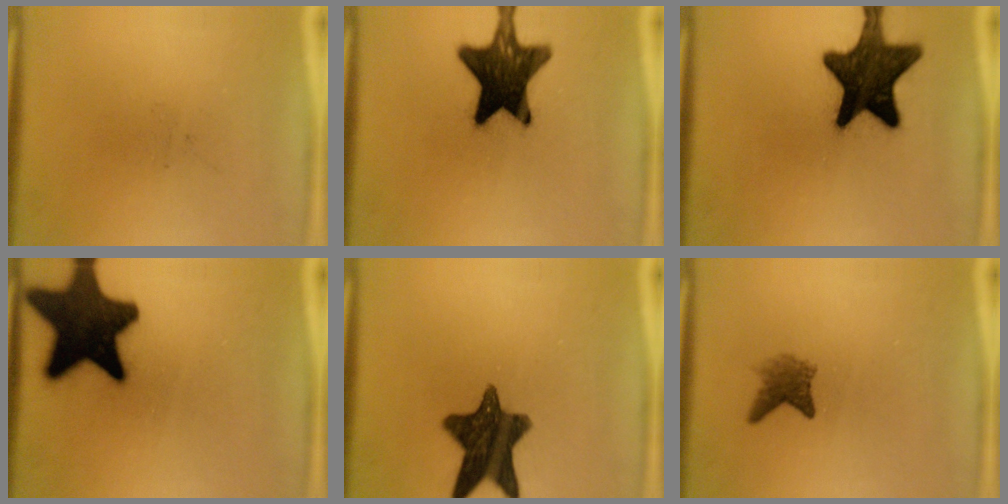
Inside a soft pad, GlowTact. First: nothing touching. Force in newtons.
{"total": 15.3}
{"total": 16.1}
{"total": 18.6}
{"total": 12.9}
{"total": 2.7}